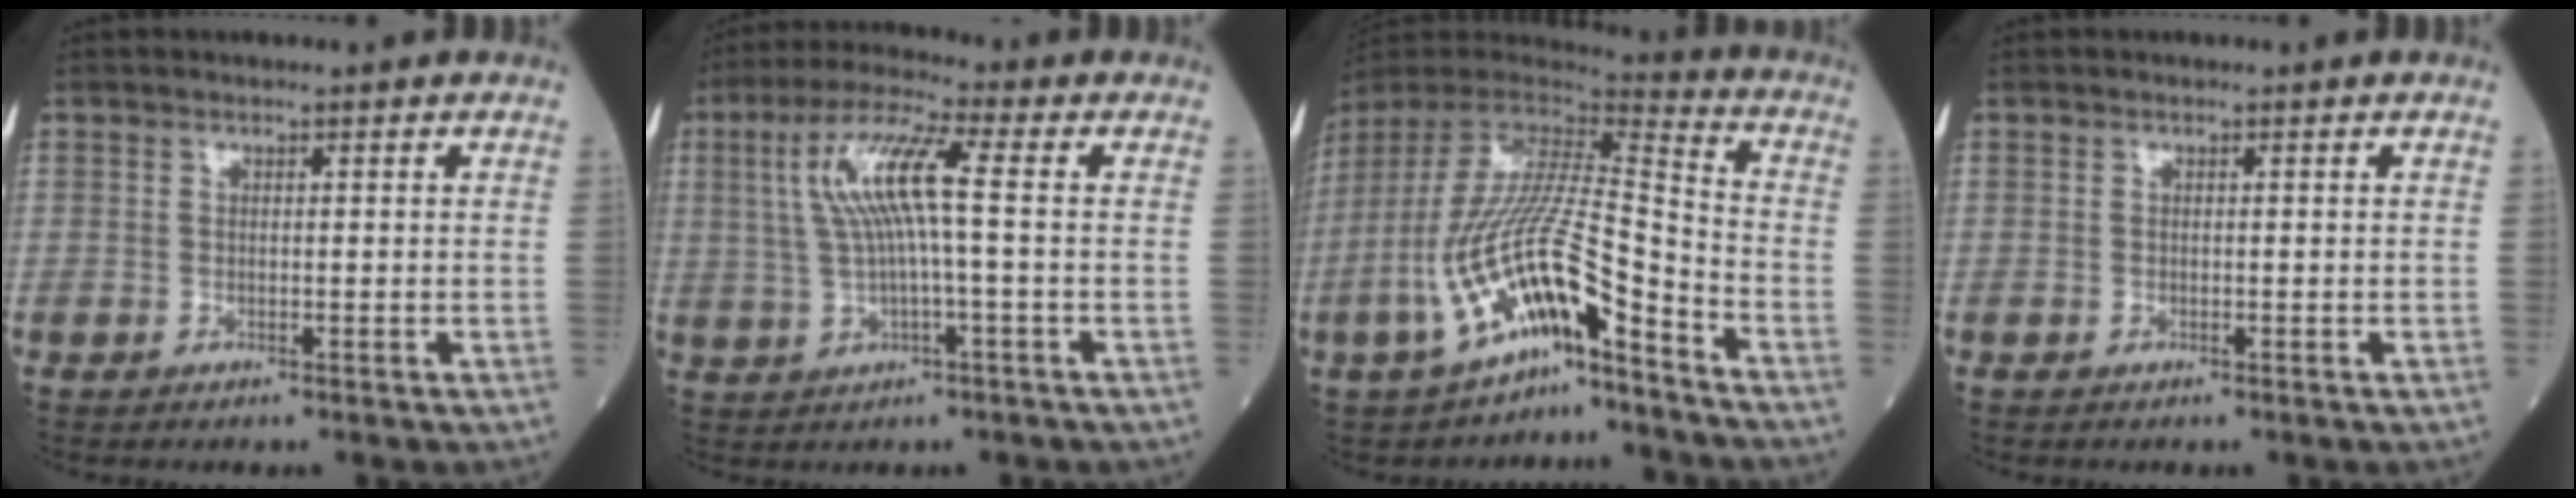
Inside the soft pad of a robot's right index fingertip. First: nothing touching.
{"total": 9.4, "force": [1.3, 0.8, 9.2], "torque": [-0.193, 0.020, 0.024]}
{"total": 16.8, "force": [-8.5, 3.3, 14.2], "torque": [-0.286, -0.003, -0.151]}
{"total": 0.0}